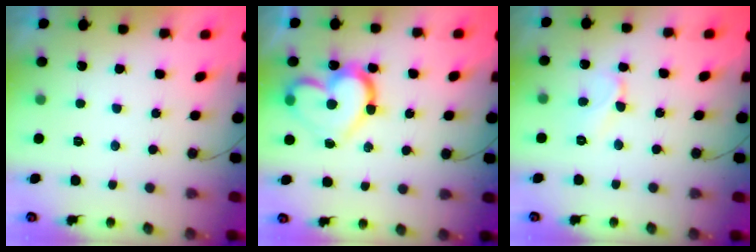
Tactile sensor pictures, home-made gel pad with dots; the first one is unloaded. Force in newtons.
{"total": 16.1, "press": 16.0, "slide": 1.5}
{"total": 5.6, "press": 5.6, "slide": 0.3}